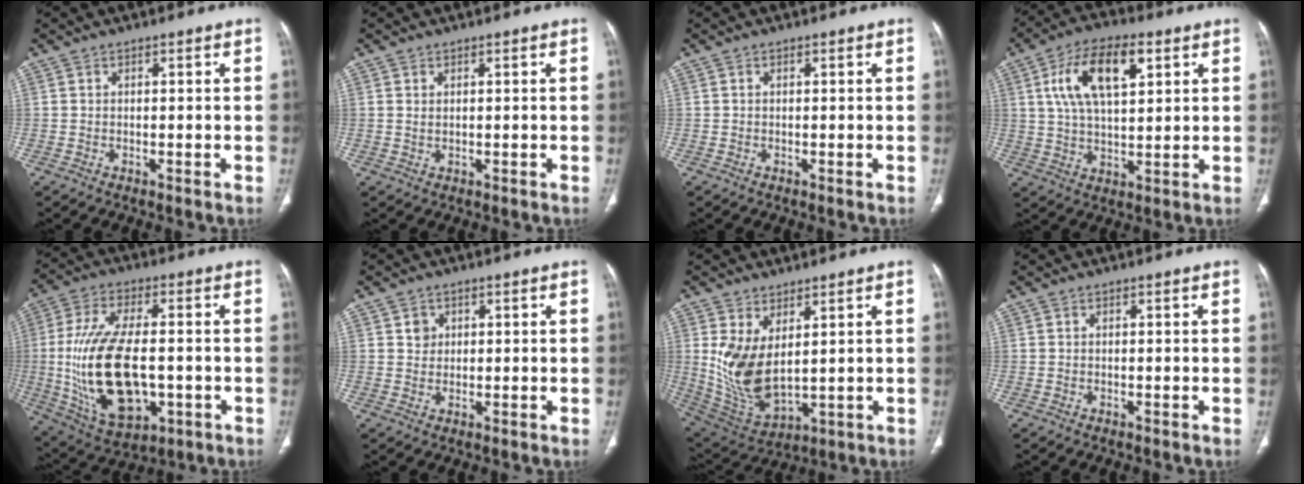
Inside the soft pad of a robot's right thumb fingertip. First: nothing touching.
{"total": 1.0, "force": [0.5, 0.4, 0.7], "torque": [-0.014, -0.001, 0.013]}
{"total": 0.0}
{"total": 14.0, "force": [5.1, 6.6, 11.2], "torque": [-0.197, 0.001, 0.090]}
{"total": 20.9, "force": [-2.1, 10.7, 17.9], "torque": [-0.350, -0.001, -0.017]}
{"total": 2.2, "force": [0.8, 1.9, 0.6], "torque": [0.002, -0.004, 0.013]}
{"total": 11.8, "force": [3.0, 6.2, 9.6], "torque": [-0.185, -0.025, 0.085]}
{"total": 0.0}